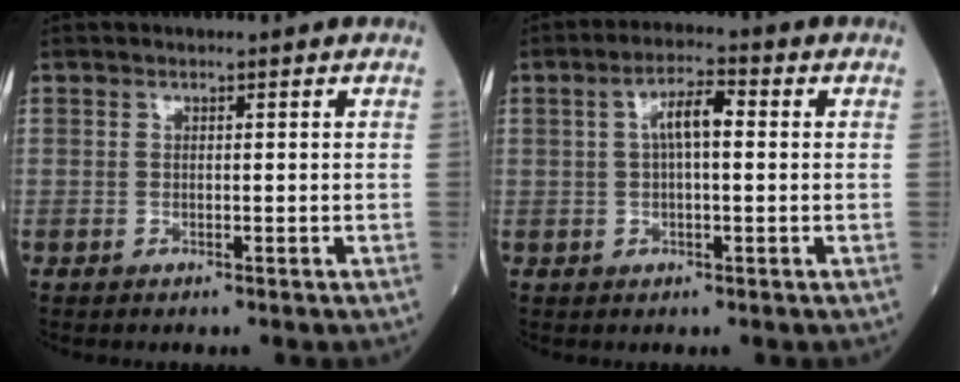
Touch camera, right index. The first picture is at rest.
{"total": 5.0, "force": [0.8, 1.4, 4.7], "torque": [-0.085, 0.018, 0.012]}